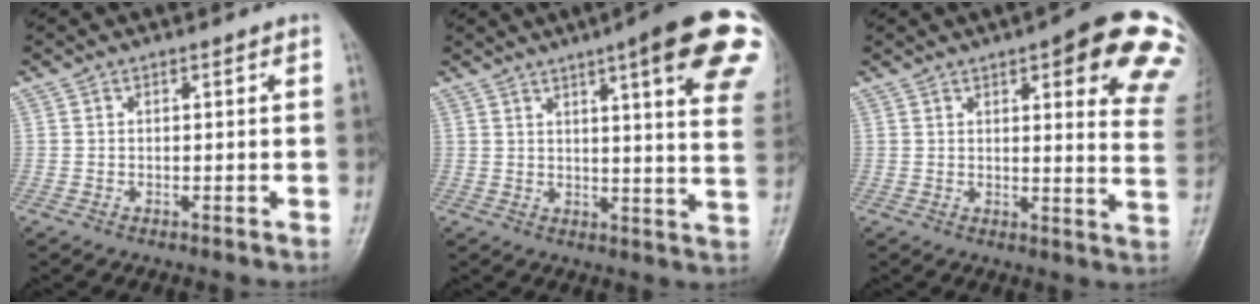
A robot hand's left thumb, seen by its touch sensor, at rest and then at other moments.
{"total": 20.9, "force": [10.8, 3.5, 17.5], "torque": [-0.196, -0.026, 0.122]}
{"total": 17.9, "force": [9.2, 4.7, 14.5], "torque": [-0.145, -0.035, 0.096]}